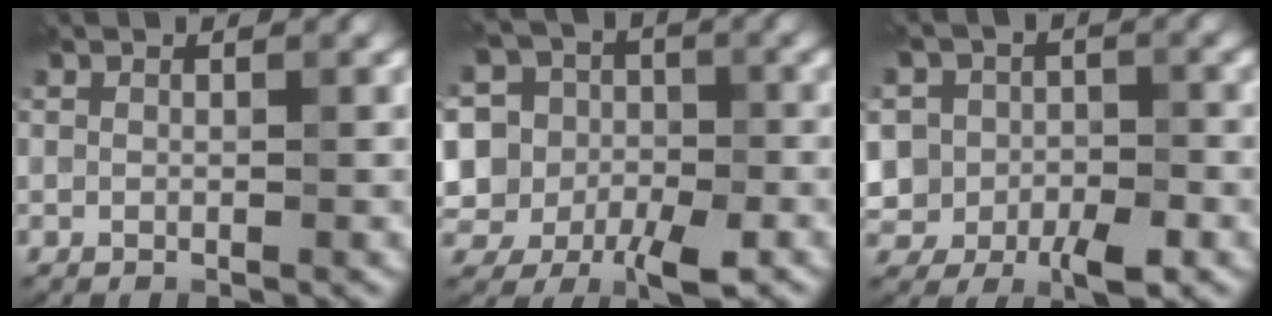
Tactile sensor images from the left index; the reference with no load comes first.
{"total": 11.7, "force": [-2.2, 10.4, 4.9], "torque": [-0.125, 0.018, -0.066]}
{"total": 6.5, "force": [-2.0, 5.5, 2.9], "torque": [-0.042, -0.001, -0.058]}